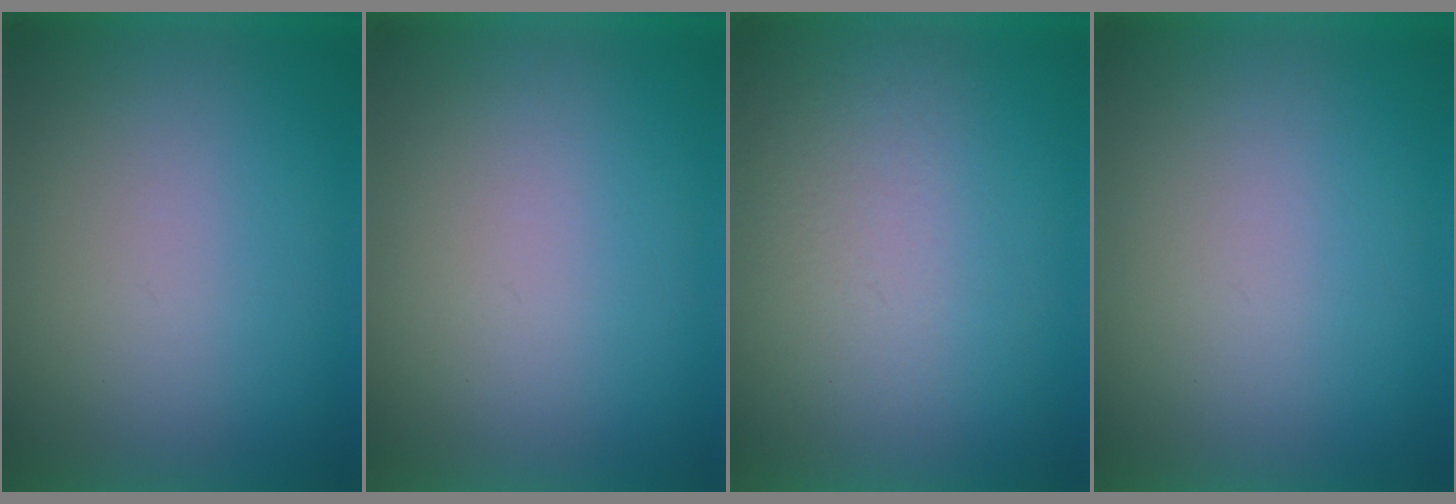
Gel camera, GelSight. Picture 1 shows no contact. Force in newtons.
{"total": 1.1}
{"total": 4.6}
{"total": 0.0}